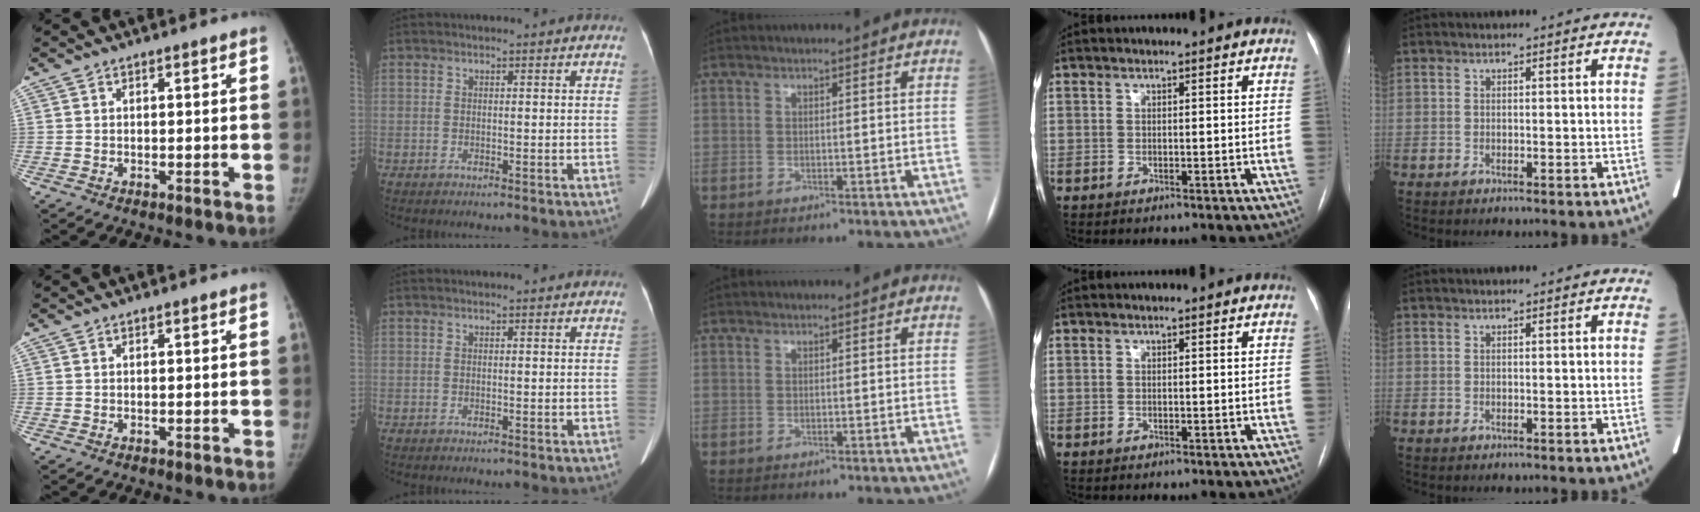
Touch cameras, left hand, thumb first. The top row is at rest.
{}